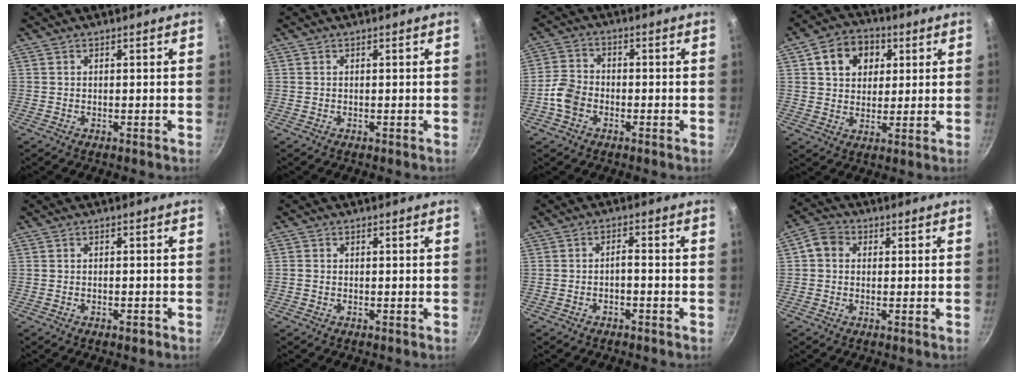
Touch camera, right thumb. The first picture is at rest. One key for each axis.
{"total": 0.0}
{"total": 5.8, "fx": -2.3, "fy": 4.3, "fz": 3.2, "tx": -0.054, "ty": 0.021, "tz": -0.054}
{"total": 10.2, "fx": 3.6, "fy": 8.0, "fz": 5.1, "tx": -0.054, "ty": 0.003, "tz": 0.050}
{"total": 1.4, "fx": -0.8, "fy": 0.6, "fz": 0.9, "tx": -0.017, "ty": 0.008, "tz": -0.011}
{"total": 0.8, "fx": -0.3, "fy": 0.7, "fz": 0.3, "tx": -0.005, "ty": 0.001, "tz": -0.008}
{"total": 2.2, "fx": -1.3, "fy": 0.7, "fz": 1.5, "tx": -0.031, "ty": 0.021, "tz": -0.023}
{"total": 4.4, "fx": 0.4, "fy": 3.8, "fz": 2.1, "tx": -0.028, "ty": 0.008, "tz": -0.008}